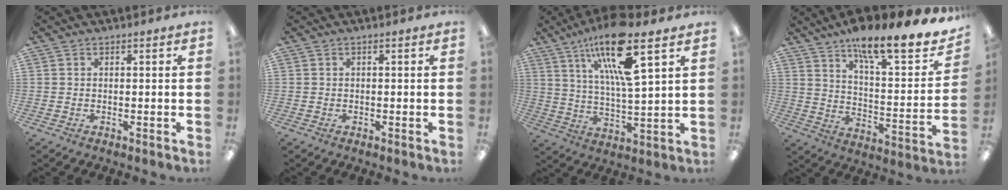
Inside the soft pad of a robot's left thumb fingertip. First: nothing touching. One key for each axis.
{"total": 0.0}
{"total": 16.8, "fx": 10.1, "fy": 3.8, "fz": 12.9, "tx": -0.228, "ty": -0.040, "tz": 0.163}
{"total": 17.0, "fx": 13.6, "fy": 4.3, "fz": 9.1, "tx": -0.139, "ty": -0.095, "tz": 0.225}